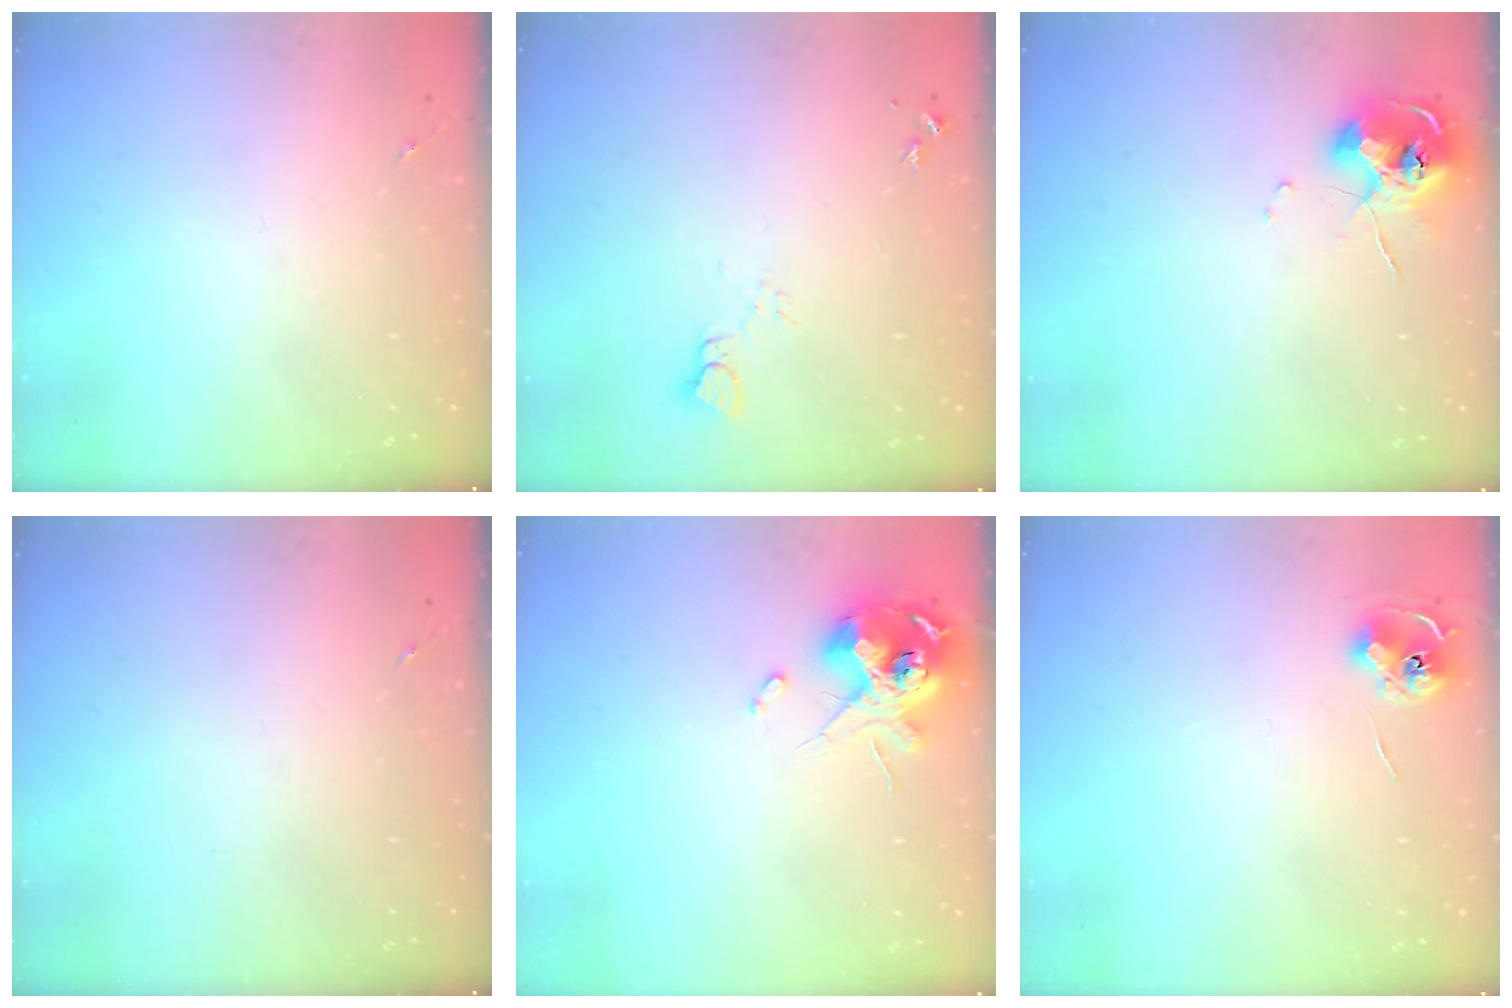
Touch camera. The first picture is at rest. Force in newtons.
{"total": 3.5, "press": 3.5, "slide": 0.4}
{"total": 10.1, "press": 9.9, "slide": 1.5}
{"total": 0.0}
{"total": 13.2, "press": 13.1, "slide": 1.8}
{"total": 6.6, "press": 6.6, "slide": 0.3}